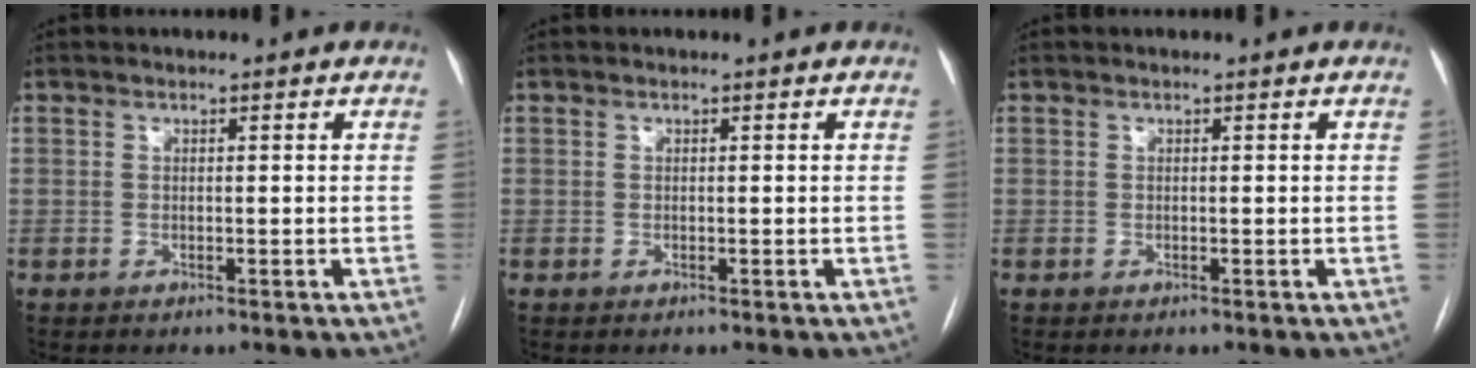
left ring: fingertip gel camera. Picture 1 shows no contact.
{"total": 0.0}
{"total": 0.0}